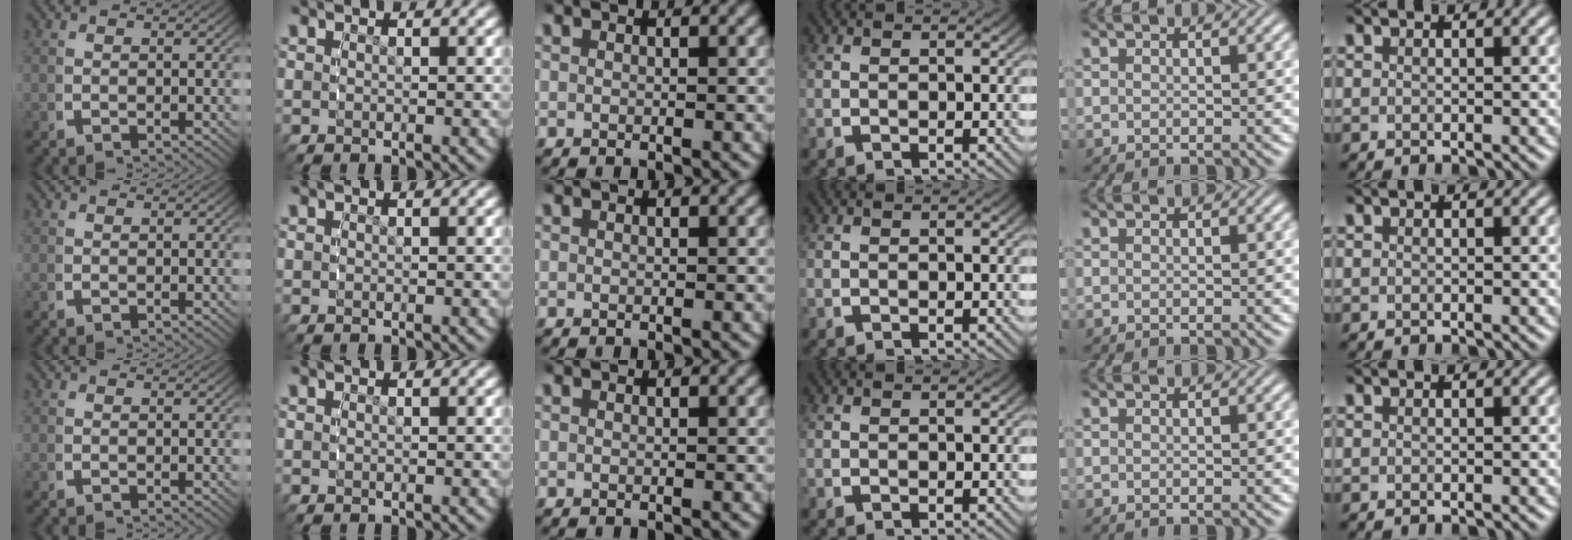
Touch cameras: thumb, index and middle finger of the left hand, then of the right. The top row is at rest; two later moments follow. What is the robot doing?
{"motion": "reach", "object": "pen bag"}